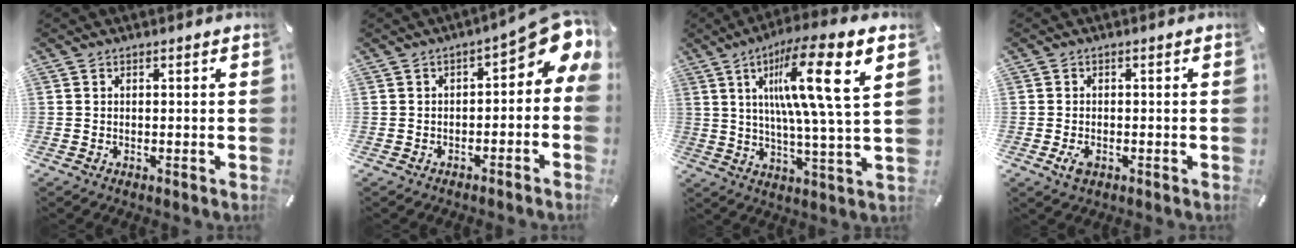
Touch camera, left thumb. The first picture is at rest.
{"total": 9.2, "force": [2.9, 4.2, 7.7], "torque": [-0.094, -0.025, 0.048]}
{"total": 17.7, "force": [6.4, 1.7, 16.4], "torque": [-0.286, -0.023, 0.080]}
{"total": 2.5, "force": [-1.1, 1.7, 1.5], "torque": [-0.041, -0.001, -0.022]}